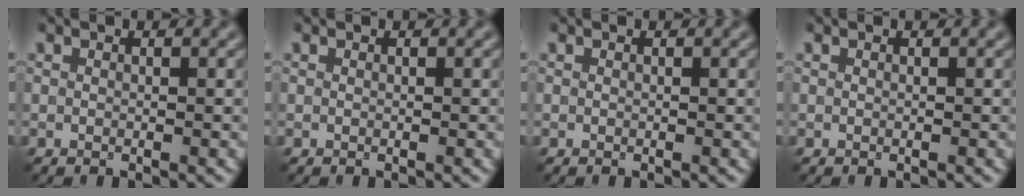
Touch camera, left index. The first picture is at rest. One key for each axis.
{"total": 0.0}
{"total": 0.0}
{"total": 0.0}